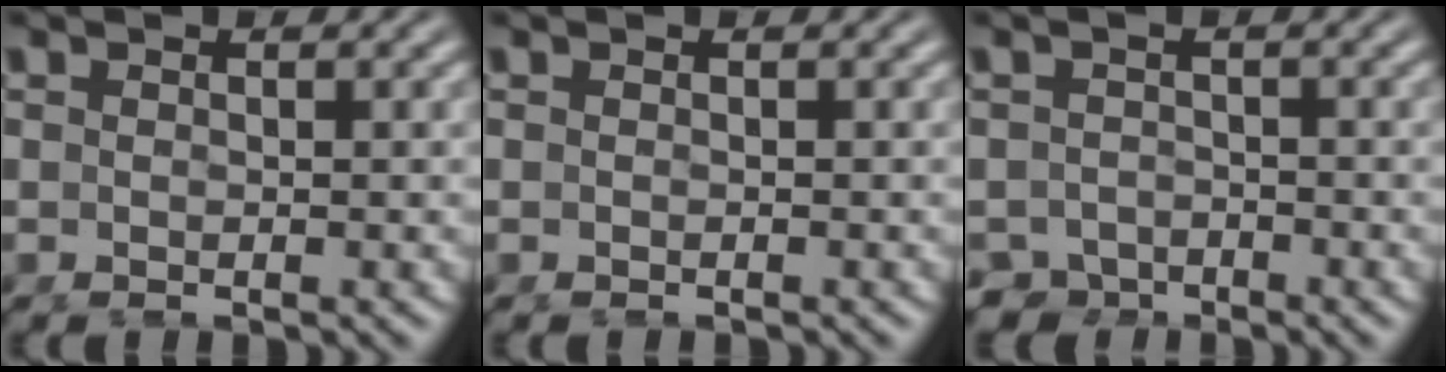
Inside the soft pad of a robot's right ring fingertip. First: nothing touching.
{"total": 0.0}
{"total": 5.1, "force": [-3.4, 3.7, 1.1], "torque": [-0.015, -0.026, -0.058]}